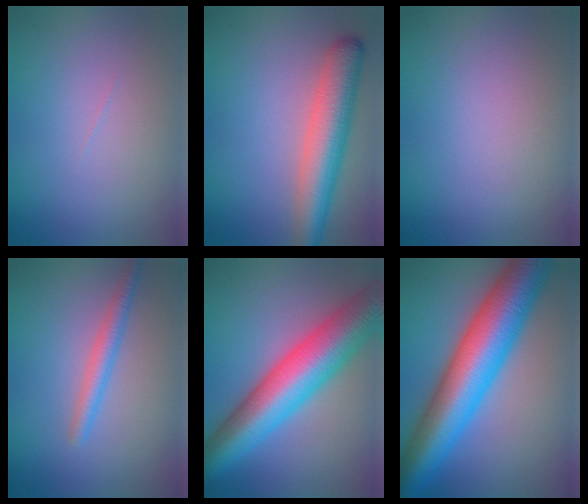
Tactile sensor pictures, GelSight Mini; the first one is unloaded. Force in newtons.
{"total": 6.2, "press": 6.2, "slide": 0.4}
{"total": 0.0}
{"total": 2.1, "press": 2.1, "slide": 0.1}
{"total": 11.5, "press": 11.5, "slide": 0.3}
{"total": 12.8, "press": 12.8, "slide": 0.1}